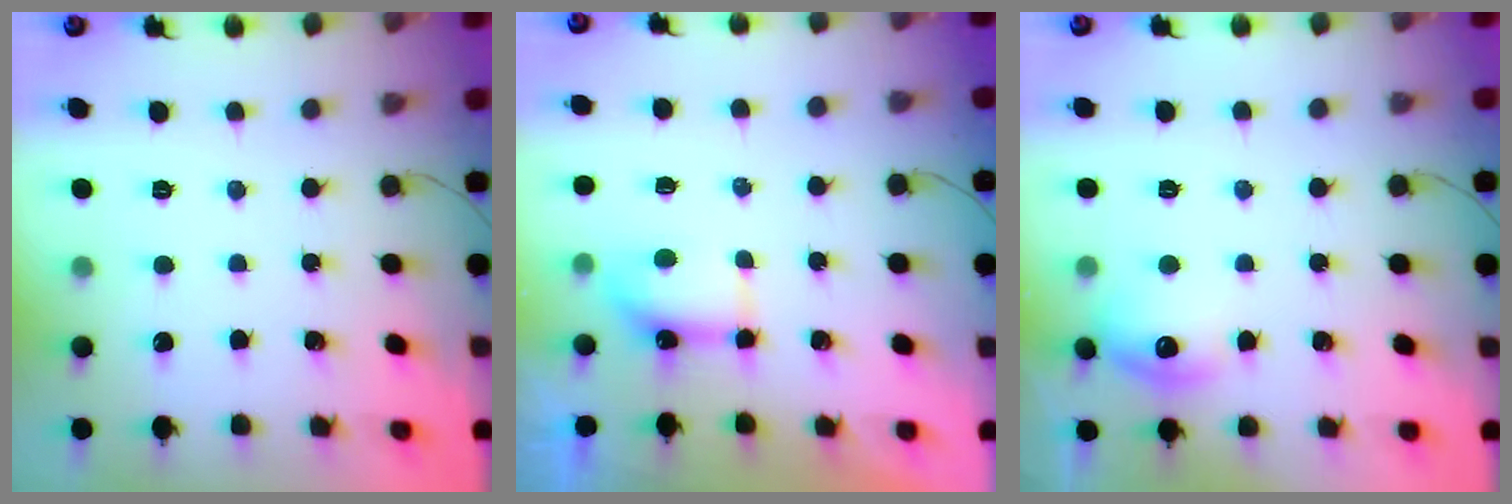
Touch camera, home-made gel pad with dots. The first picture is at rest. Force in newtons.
{"total": 4.7, "press": 4.7, "slide": 0.8}
{"total": 10.0, "press": 10.0, "slide": 0.3}